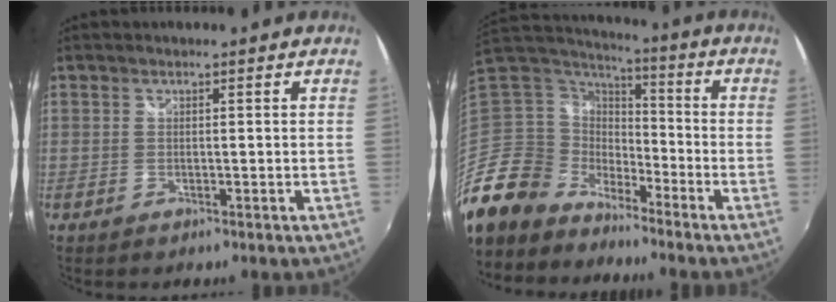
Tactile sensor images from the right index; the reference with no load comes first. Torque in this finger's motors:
{"motor_torque": [-0.80, -0.86, -0.90, -0.21]}